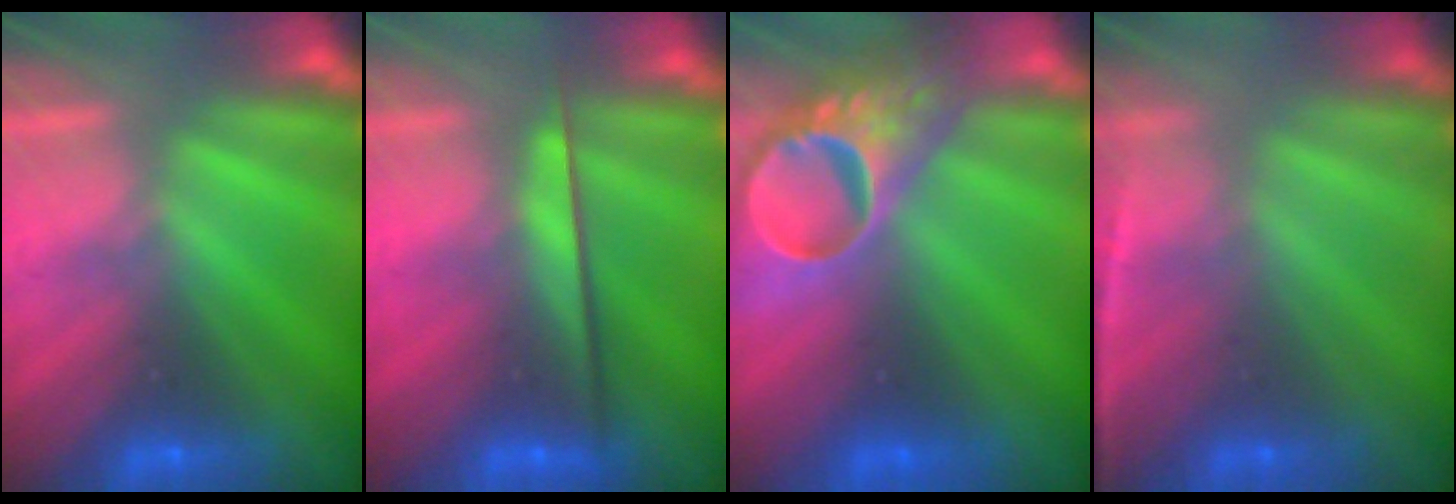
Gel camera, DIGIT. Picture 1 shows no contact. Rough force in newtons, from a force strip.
{"total": 2.4}
{"total": 7.2}
{"total": 1.6}